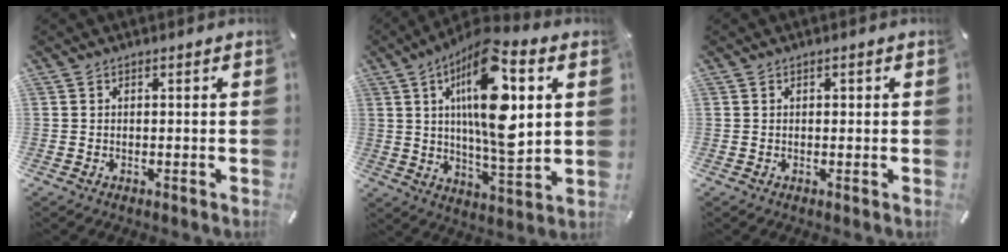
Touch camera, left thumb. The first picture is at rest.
{"total": 20.8, "force": [5.6, 7.3, 18.6], "torque": [-0.344, -0.029, 0.077]}
{"total": 0.5, "force": [0.0, 0.5, 0.1], "torque": [-0.004, 0.003, 0.000]}